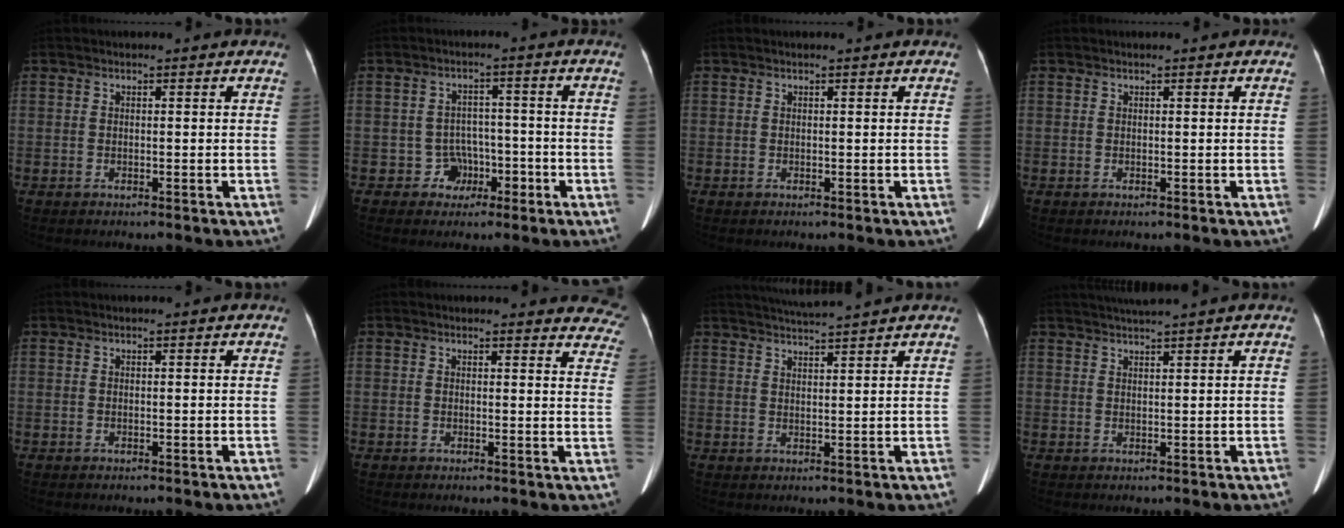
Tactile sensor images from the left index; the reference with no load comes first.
{"total": 4.0, "force": [-1.9, 3.5, 0.2], "torque": [0.009, 0.018, -0.025]}
{"total": 0.0}
{"total": 0.0}
{"total": 0.0}
{"total": 13.1, "force": [12.7, 2.9, 2.1], "torque": [0.023, -0.061, 0.094]}
{"total": 5.8, "force": [5.4, -1.5, 1.6], "torque": [-0.028, 0.010, 0.089]}
{"total": 3.8, "force": [3.3, -1.2, 1.5], "torque": [-0.021, 0.016, 0.061]}